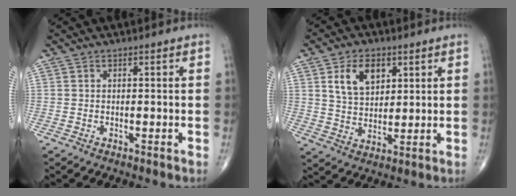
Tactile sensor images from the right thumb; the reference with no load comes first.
{"total": 9.0, "force": [3.7, 5.7, 5.8], "torque": [-0.080, -0.017, 0.071]}